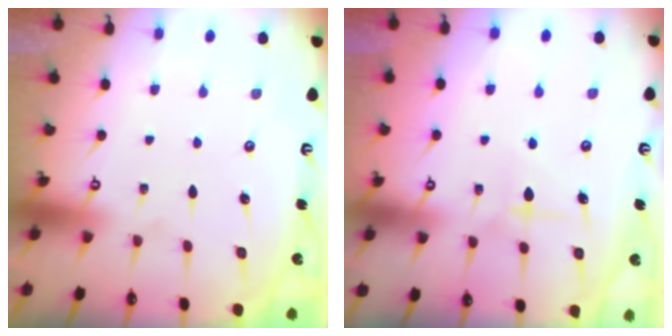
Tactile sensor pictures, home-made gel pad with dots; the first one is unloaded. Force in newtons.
{"total": 6.5, "press": 6.5, "slide": 0.4}